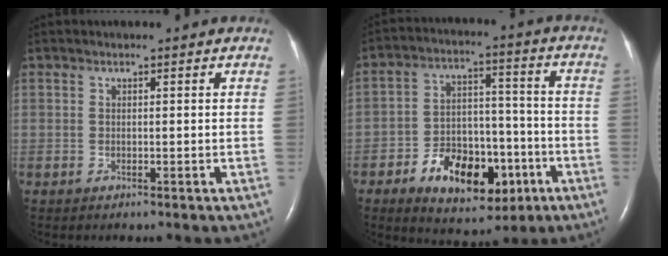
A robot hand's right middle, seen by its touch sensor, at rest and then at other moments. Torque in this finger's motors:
{"motor_torque": [1.25, -0.88, 0.44, 0.08]}